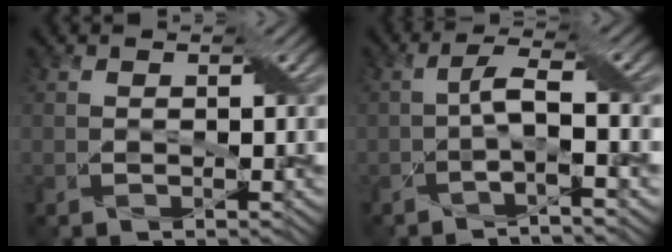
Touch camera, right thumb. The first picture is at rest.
{"total": 3.5, "force": [-1.1, 0.2, 3.3], "torque": [-0.068, 0.013, -0.028]}